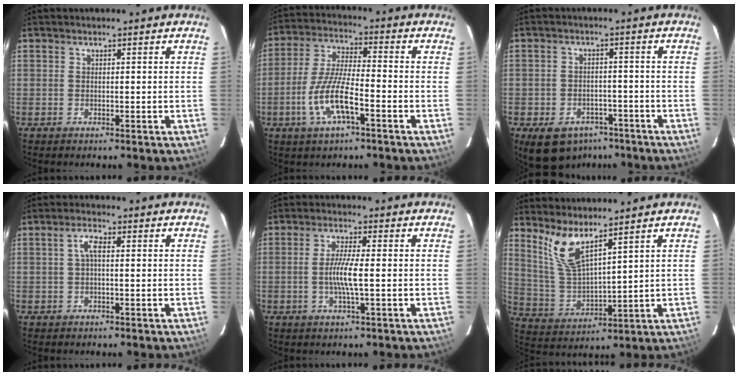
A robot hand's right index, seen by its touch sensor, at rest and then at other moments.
{"total": 10.9, "force": [-4.6, 2.5, 9.5], "torque": [-0.199, -0.003, -0.088]}
{"total": 10.7, "force": [-6.8, 7.1, 4.3], "torque": [-0.100, 0.013, -0.083]}
{"total": 2.7, "force": [0.2, 0.8, 2.6], "torque": [-0.053, 0.010, 0.003]}
{"total": 5.5, "force": [-0.9, 0.1, 5.4], "torque": [-0.102, -0.003, -0.019]}
{"total": 8.5, "force": [6.2, 1.6, 5.5], "torque": [-0.114, -0.010, 0.137]}